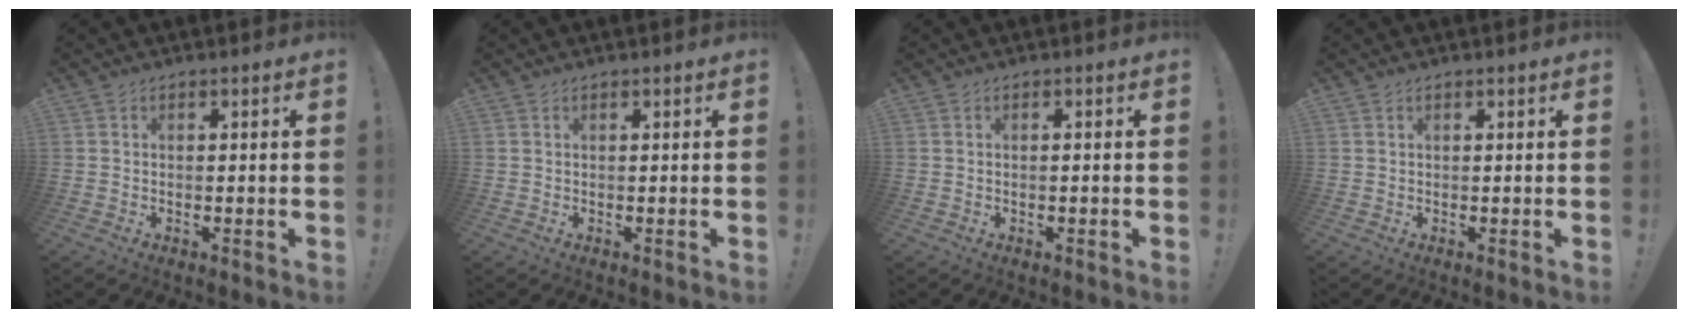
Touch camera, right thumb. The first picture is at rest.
{"total": 0.0}
{"total": 0.9, "force": [-0.5, -0.1, 0.7], "torque": [-0.013, 0.000, -0.009]}
{"total": 0.0}